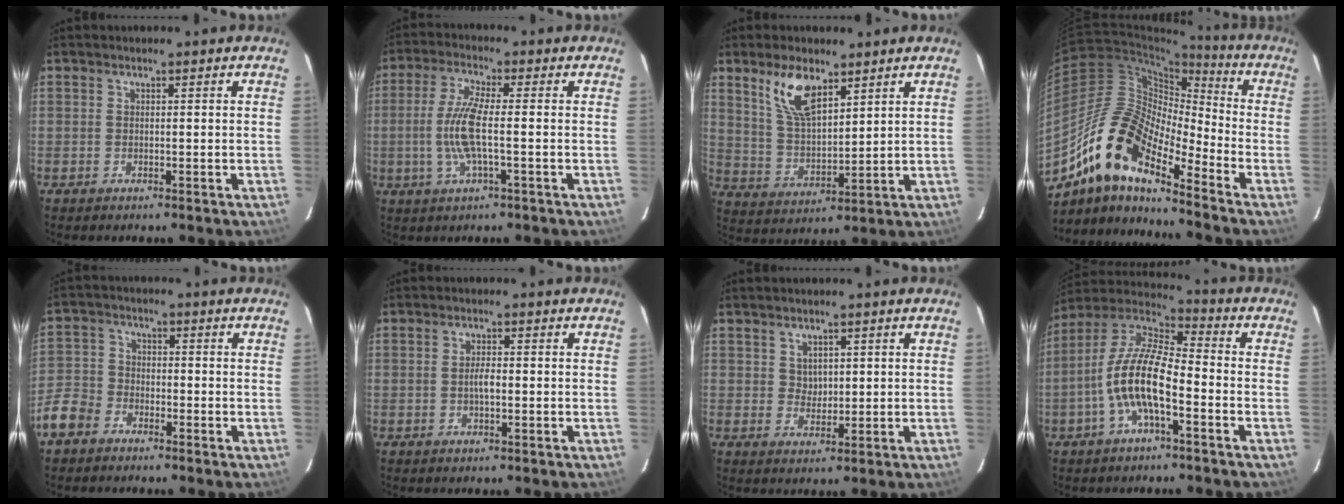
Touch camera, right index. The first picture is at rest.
{"total": 8.4, "force": [-1.3, 1.2, 8.2], "torque": [-0.173, -0.002, -0.028]}
{"total": 9.8, "force": [6.0, 4.1, 6.5], "torque": [-0.125, 0.006, 0.126]}
{"total": 15.8, "force": [-11.0, 4.7, 10.4], "torque": [-0.174, 0.000, -0.224]}
{"total": 8.0, "force": [-5.2, 5.4, 2.9], "torque": [-0.071, 0.014, -0.111]}
{"total": 1.9, "force": [-0.3, 0.6, 1.8], "torque": [-0.035, 0.002, -0.007]}
{"total": 2.7, "force": [1.2, 2.2, 0.9], "torque": [-0.008, 0.004, 0.025]}
{"total": 12.5, "force": [-4.3, 3.9, 11.0], "torque": [-0.229, 0.005, -0.087]}